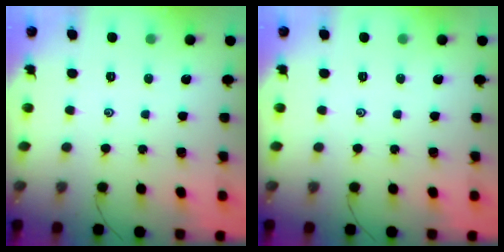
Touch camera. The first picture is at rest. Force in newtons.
{"total": 0.0}